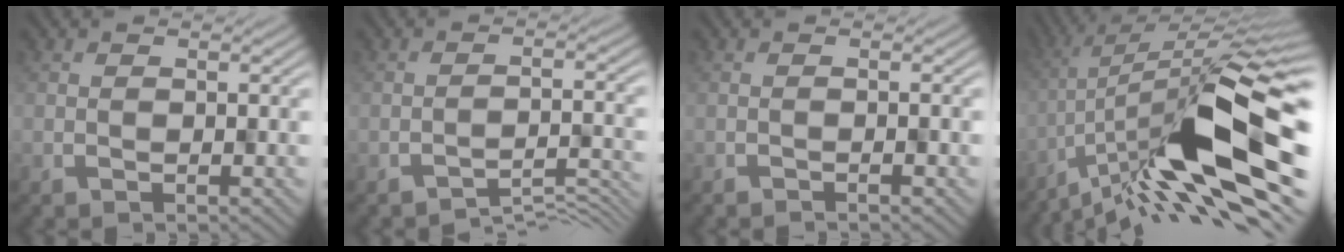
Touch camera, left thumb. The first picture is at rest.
{"total": 4.0, "force": [-3.3, 0.6, 2.1], "torque": [-0.032, 0.001, -0.048]}
{"total": 0.7, "force": [-0.6, -0.1, 0.3], "torque": [0.001, 0.003, -0.013]}
{"total": 14.8, "force": [-5.1, 3.8, 13.4], "torque": [-0.216, 0.014, -0.092]}